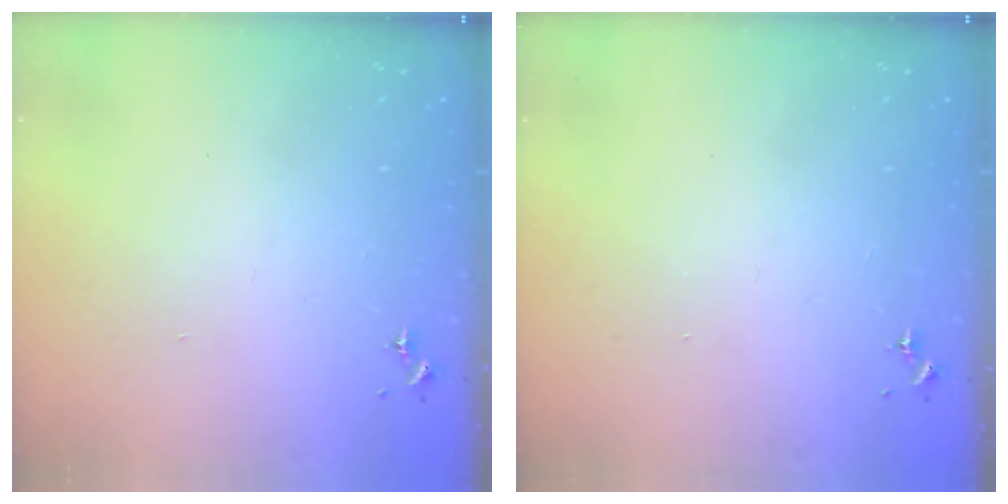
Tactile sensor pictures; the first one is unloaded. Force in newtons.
{"total": 0.0}